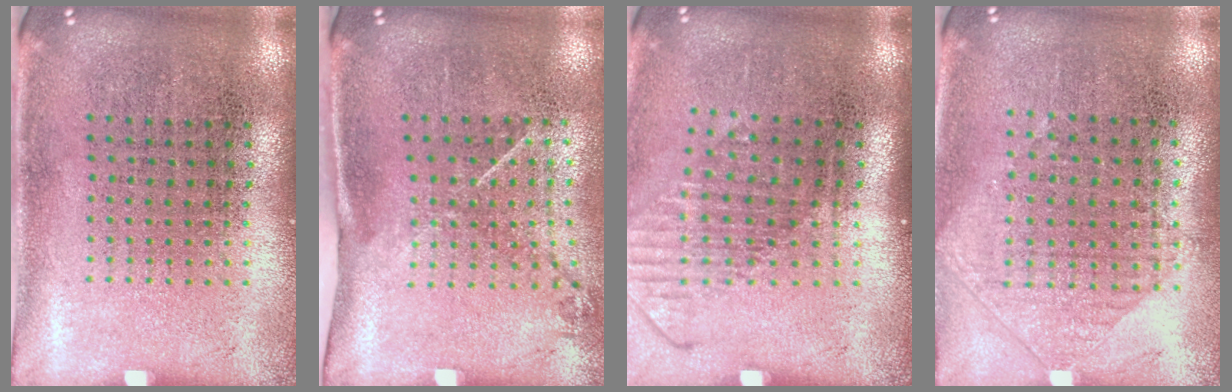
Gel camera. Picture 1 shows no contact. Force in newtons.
{"total": 1.4, "press": 0.9, "slide": 1.0}
{"total": 1.5, "press": 1.1, "slide": 0.9}
{"total": 0.9, "press": 0.9, "slide": 0.3}